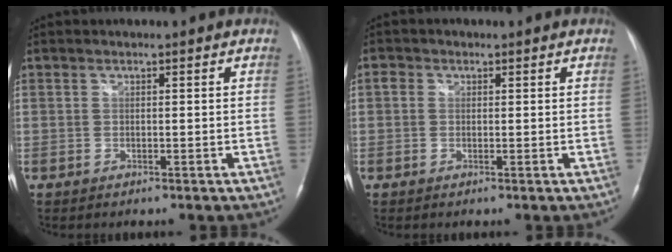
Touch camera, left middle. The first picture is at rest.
{"total": 1.4, "force": [0.4, 1.2, 0.5], "torque": [-0.011, 0.008, 0.005]}